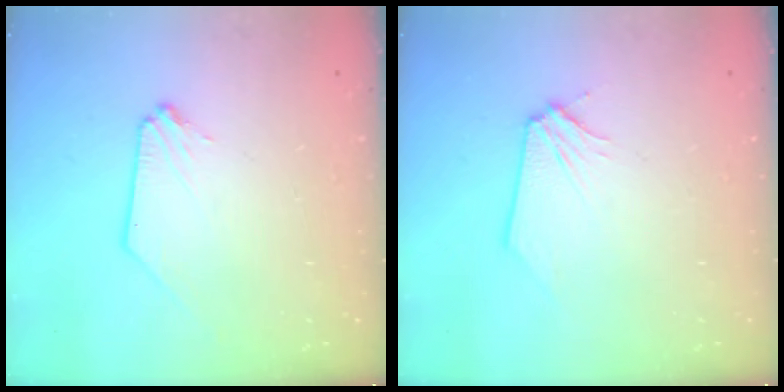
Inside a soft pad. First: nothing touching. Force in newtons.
{"total": 0.0}